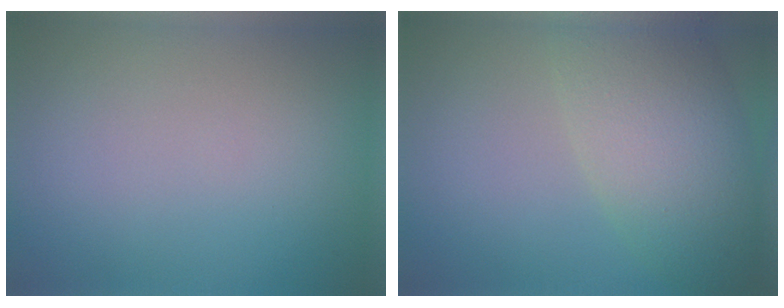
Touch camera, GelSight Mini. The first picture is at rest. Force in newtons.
{"total": 7.0, "press": 7.0, "slide": 0.5}